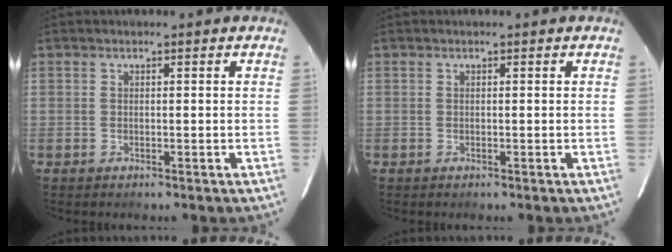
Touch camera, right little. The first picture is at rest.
{"total": 0.0}